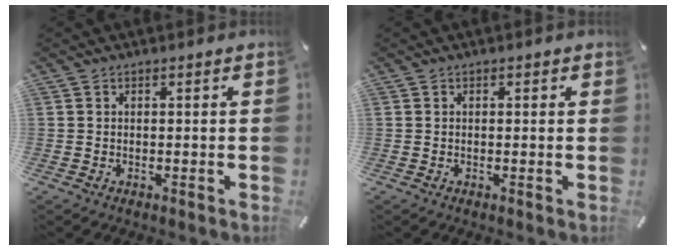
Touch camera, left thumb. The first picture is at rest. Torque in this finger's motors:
{"motor_torque": [0.05, -0.26, 0.02, 0.06, -0.02]}